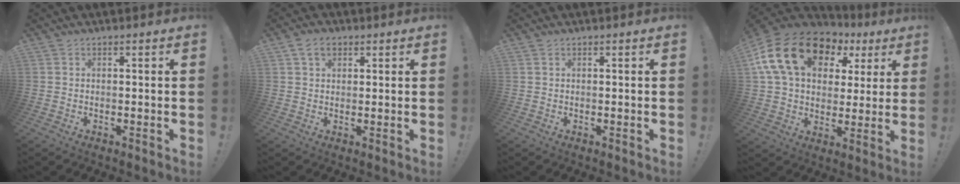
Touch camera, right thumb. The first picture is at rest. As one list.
[{"total": 4.5, "force": [2.2, 2.9, 2.5], "torque": [-0.046, 0.002, 0.043]}, {"total": 0.0}, {"total": 22.0, "force": [8.9, 14.6, 13.9], "torque": [-0.248, -0.020, 0.169]}]